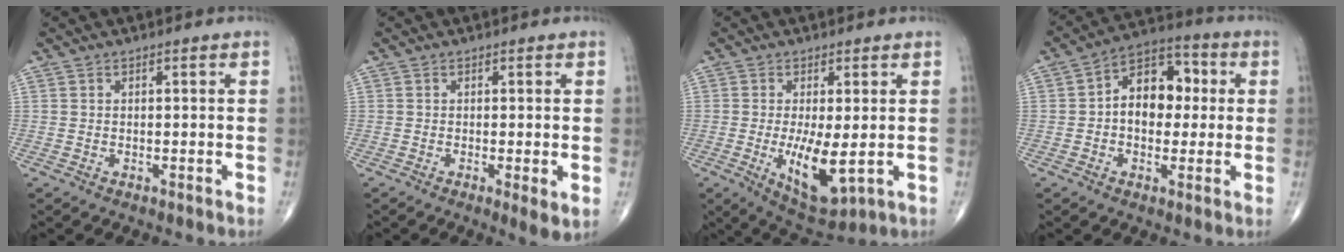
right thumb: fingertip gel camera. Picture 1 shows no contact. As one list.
[{"total": 3.1, "force": [-0.5, 0.5, 3.0], "torque": [-0.052, -0.015, -0.013]}, {"total": 9.3, "force": [-1.3, 3.1, 8.6], "torque": [-0.145, -0.027, -0.010]}, {"total": 11.8, "force": [0.9, 8.1, 8.5], "torque": [-0.097, 0.029, 0.004]}]